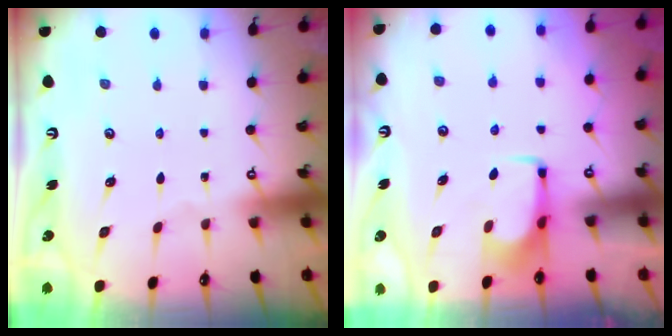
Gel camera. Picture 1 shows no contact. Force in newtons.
{"total": 1.6, "press": 1.5, "slide": 0.4}